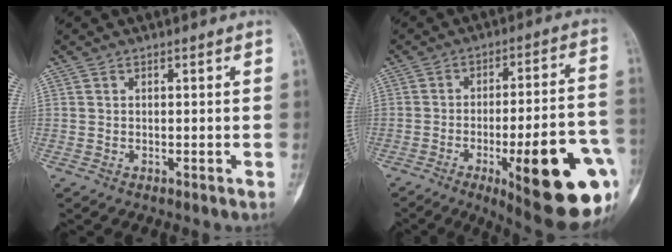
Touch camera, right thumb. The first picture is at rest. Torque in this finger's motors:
{"motor_torque": [0.52, 0.80, 1.95, -0.82, 0.07]}